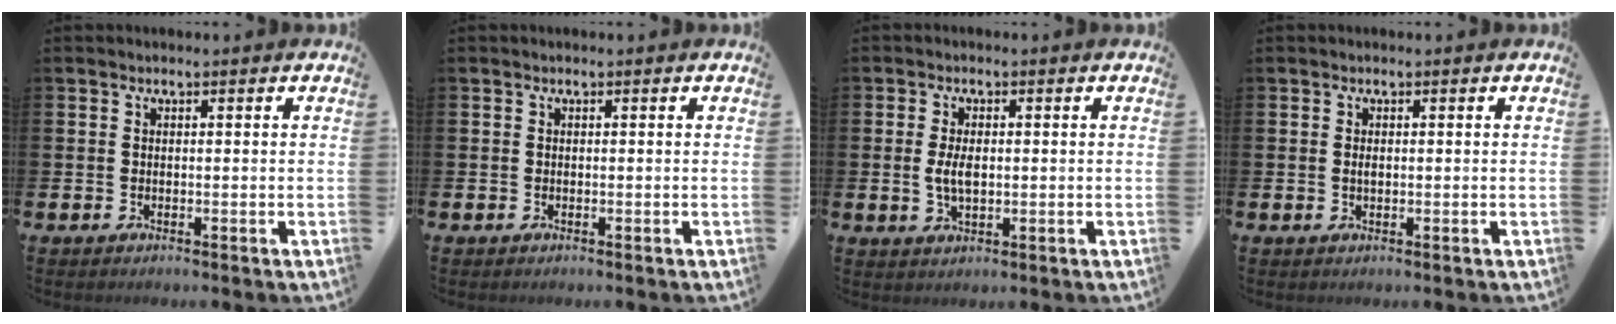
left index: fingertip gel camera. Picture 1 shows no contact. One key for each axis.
{"total": 0.0}
{"total": 3.6, "fx": 0.1, "fy": 1.8, "fz": 3.1, "tx": -0.046, "ty": 0.000, "tz": -0.002}
{"total": 0.5, "fx": 0.1, "fy": 0.3, "fz": 0.4, "tx": -0.003, "ty": -0.002, "tz": -0.001}